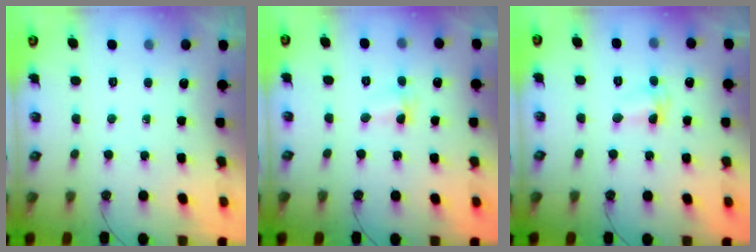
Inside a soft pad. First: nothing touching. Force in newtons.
{"total": 2.1, "press": 2.0, "slide": 0.5}
{"total": 3.2, "press": 3.2, "slide": 0.2}